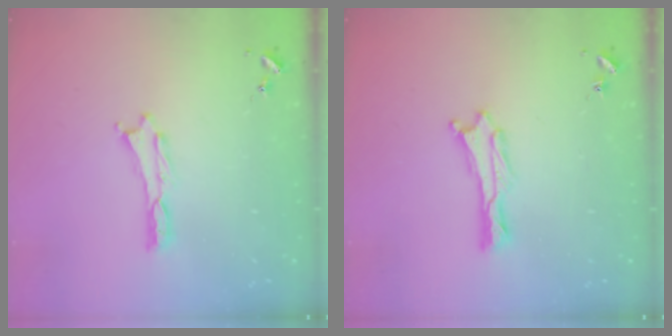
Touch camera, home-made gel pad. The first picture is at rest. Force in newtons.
{"total": 0.6, "press": 0.6, "slide": 0.2}